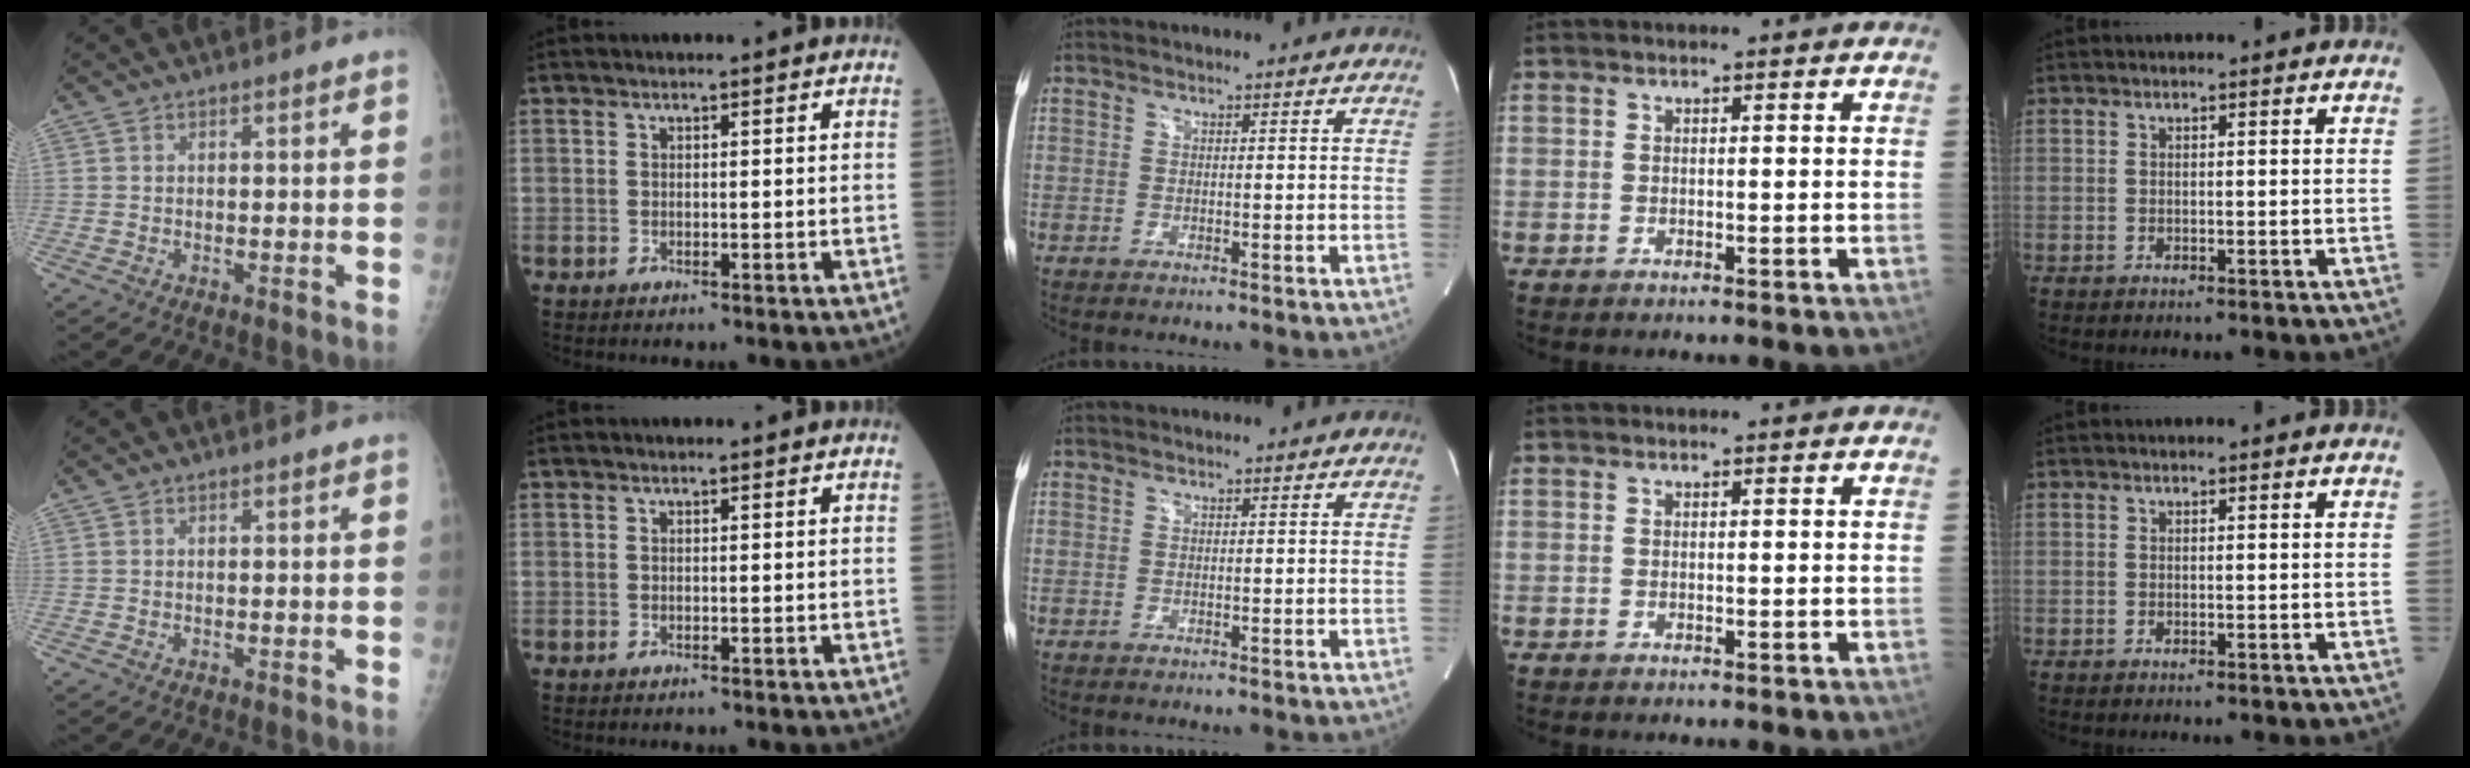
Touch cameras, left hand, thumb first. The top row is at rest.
{}